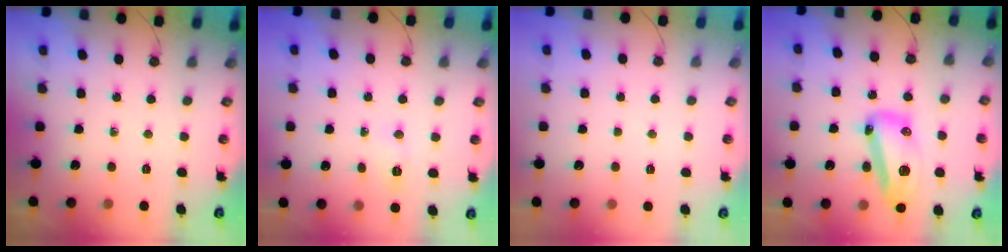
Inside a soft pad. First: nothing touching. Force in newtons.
{"total": 5.9, "press": 5.8, "slide": 0.8}
{"total": 1.8, "press": 1.7, "slide": 0.6}
{"total": 15.5, "press": 15.1, "slide": 3.1}